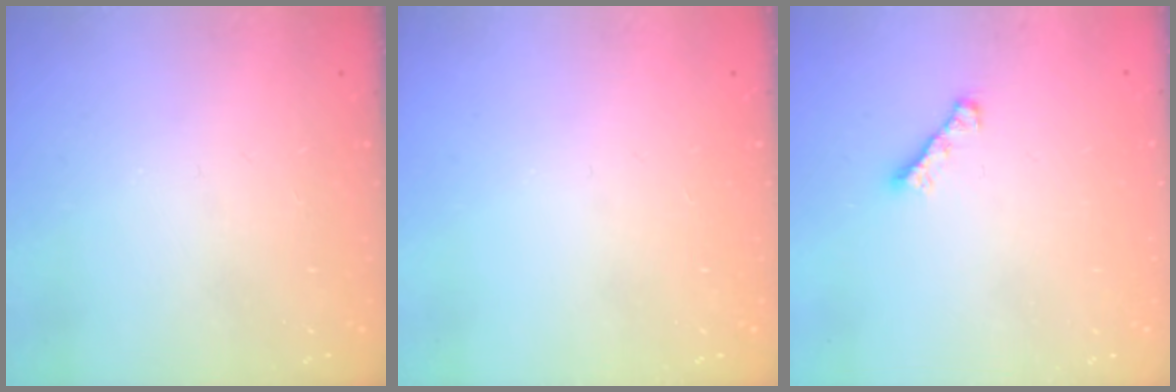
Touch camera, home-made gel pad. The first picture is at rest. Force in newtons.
{"total": 0.0}
{"total": 1.9, "press": 1.8, "slide": 0.6}